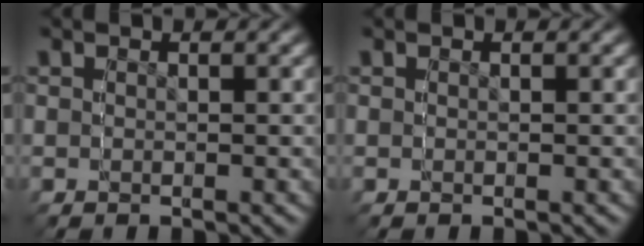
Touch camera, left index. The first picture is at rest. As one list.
[{"total": 0.0}]